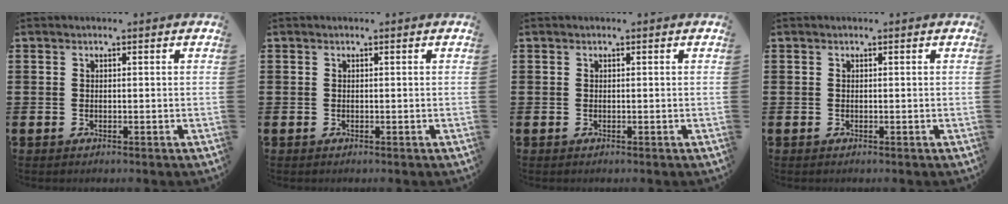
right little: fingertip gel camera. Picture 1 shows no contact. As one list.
[{"total": 0.0}, {"total": 0.0}, {"total": 0.0}]